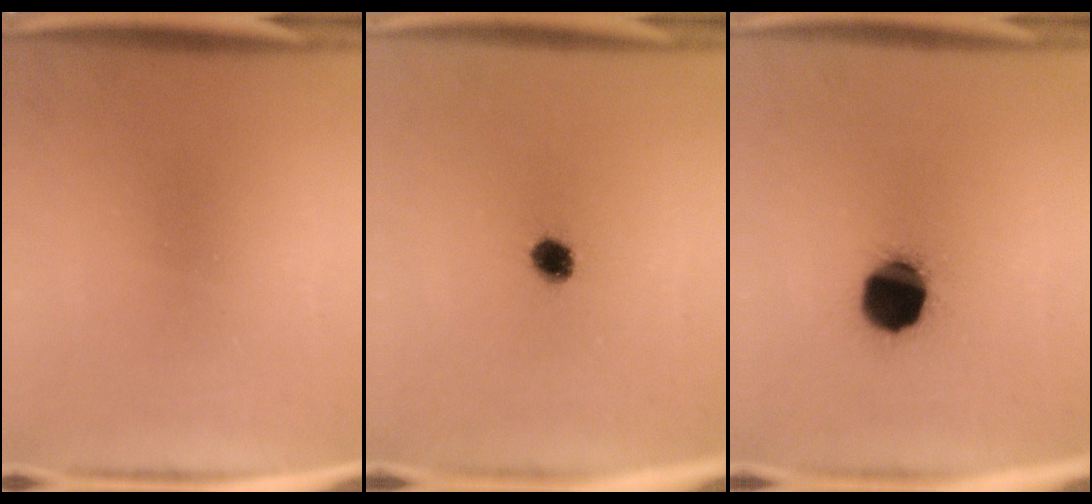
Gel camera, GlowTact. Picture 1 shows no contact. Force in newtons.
{"total": 3.9}
{"total": 13.7}